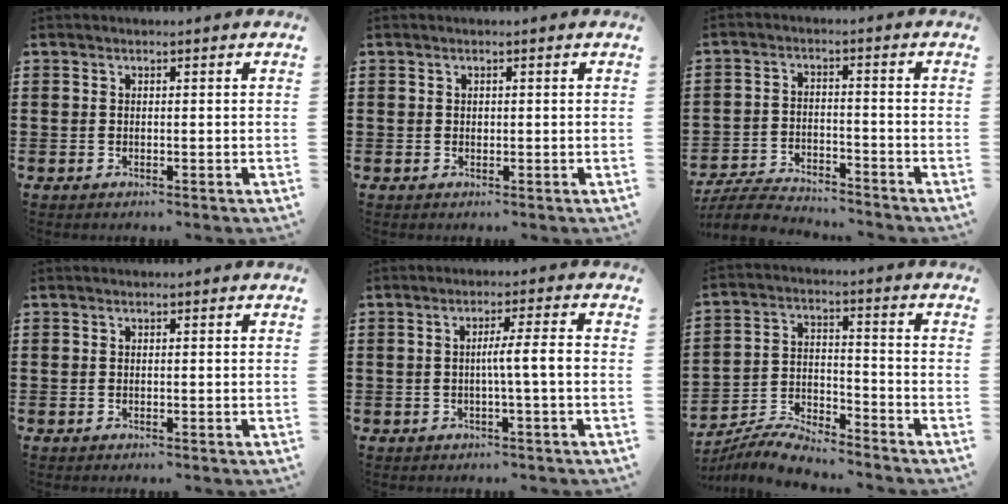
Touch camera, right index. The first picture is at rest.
{"total": 0.5, "force": [0.1, 0.5, 0.2], "torque": [-0.005, 0.002, 0.003]}
{"total": 5.4, "force": [-5.2, 0.9, 1.1], "torque": [-0.036, 0.001, -0.108]}
{"total": 0.0}
{"total": 4.1, "force": [-0.5, -0.2, 4.0], "torque": [-0.074, -0.004, -0.013]}
{"total": 6.7, "force": [-6.6, 0.6, 1.3], "torque": [-0.032, 0.006, -0.129]}